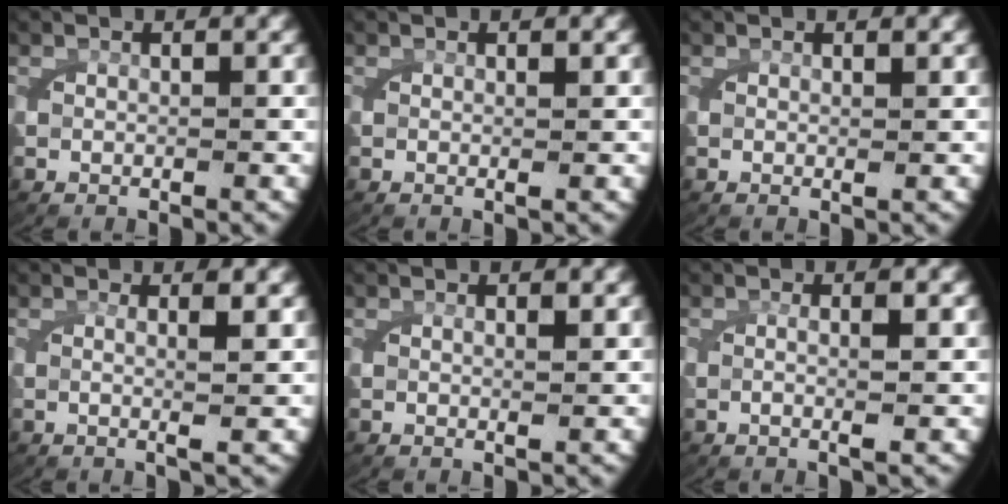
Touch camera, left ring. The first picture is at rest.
{"total": 0.6, "force": [0.2, 0.0, 0.6], "torque": [-0.013, -0.001, 0.002]}
{"total": 0.5, "force": [0.3, -0.1, 0.4], "torque": [-0.010, -0.003, 0.005]}
{"total": 2.3, "force": [0.4, 0.0, 2.3], "torque": [-0.049, -0.008, 0.009]}
{"total": 1.0, "force": [0.3, 0.0, 0.9], "torque": [-0.019, -0.003, 0.006]}
{"total": 2.4, "force": [0.0, 0.3, 2.4], "torque": [-0.049, -0.002, 0.002]}